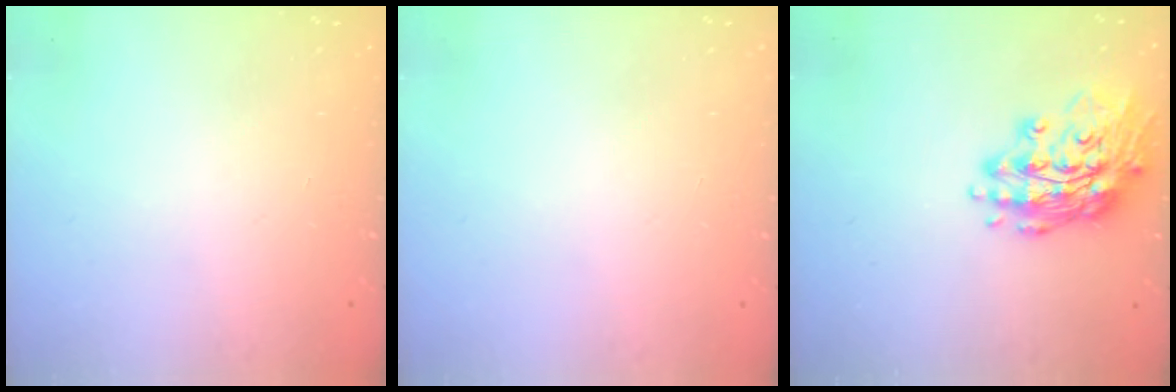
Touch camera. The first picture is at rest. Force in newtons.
{"total": 0.0}
{"total": 16.9, "press": 16.6, "slide": 3.1}